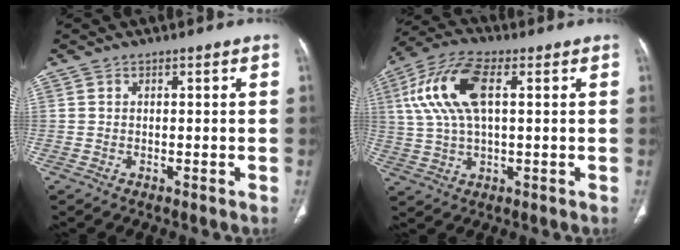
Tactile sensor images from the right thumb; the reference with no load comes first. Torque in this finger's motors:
{"motor_torque": [-0.45, 2.08, 1.51, 0.04, 0.18]}